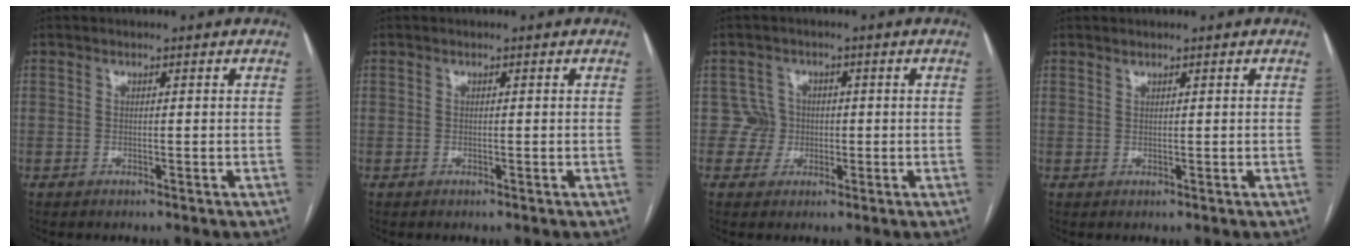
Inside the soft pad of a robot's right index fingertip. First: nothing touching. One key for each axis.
{"total": 0.0}
{"total": 3.3, "fx": -0.2, "fy": 3.2, "fz": -0.6, "tx": 0.025, "ty": 0.012, "tz": -0.005}
{"total": 0.5, "fx": 0.5, "fy": 0.0, "fz": 0.1, "tx": -0.004, "ty": -0.003, "tz": 0.011}